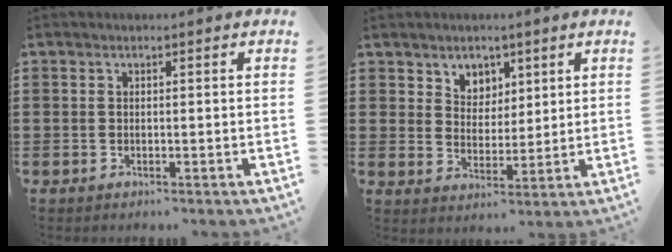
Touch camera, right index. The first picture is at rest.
{"total": 4.4, "force": [3.0, 3.3, 0.0], "torque": [-0.021, 0.005, 0.056]}